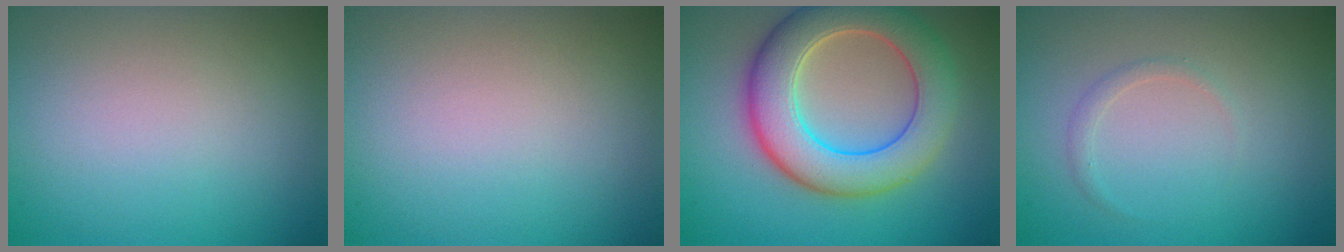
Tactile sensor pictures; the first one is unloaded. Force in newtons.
{"total": 0.0}
{"total": 8.4, "press": 8.3, "slide": 0.5}
{"total": 0.8, "press": 0.8, "slide": 0.2}